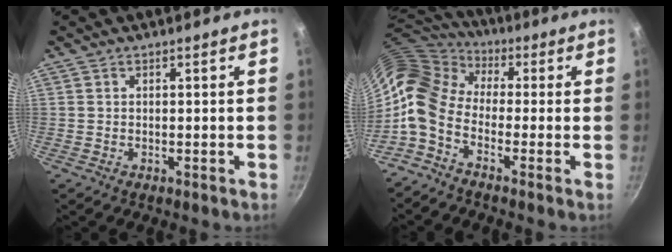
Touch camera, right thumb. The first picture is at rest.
{"total": 12.4, "force": [-1.2, 8.4, 9.1], "torque": [-0.168, 0.028, -0.046]}